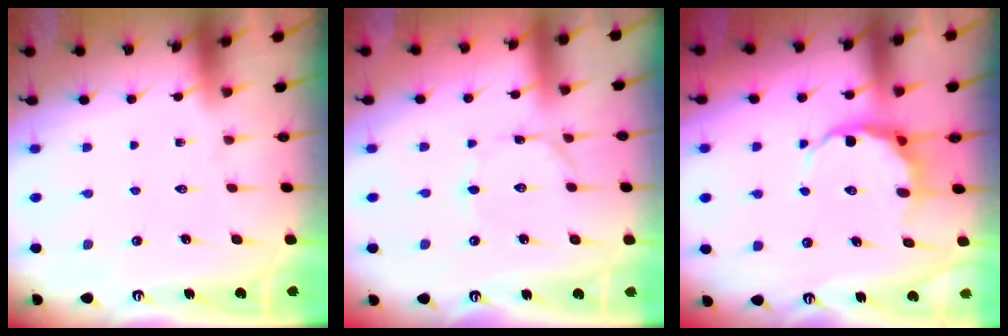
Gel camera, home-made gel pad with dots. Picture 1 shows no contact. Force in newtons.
{"total": 0.6, "press": 0.6, "slide": 0.0}
{"total": 7.2, "press": 7.0, "slide": 1.6}